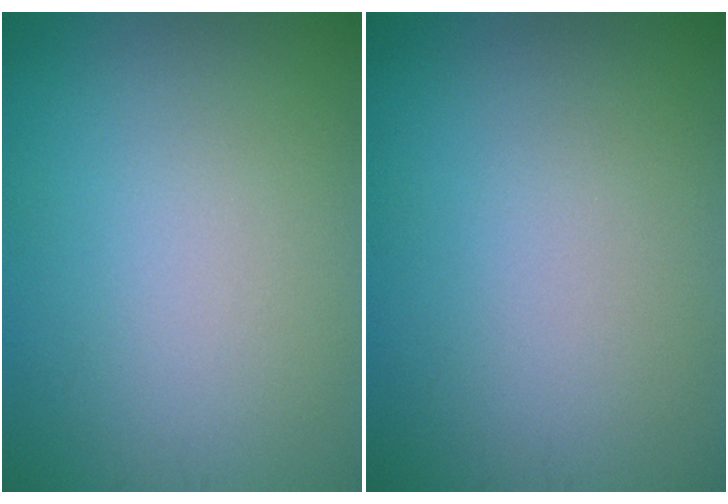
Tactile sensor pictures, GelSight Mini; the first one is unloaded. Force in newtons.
{"total": 0.0}